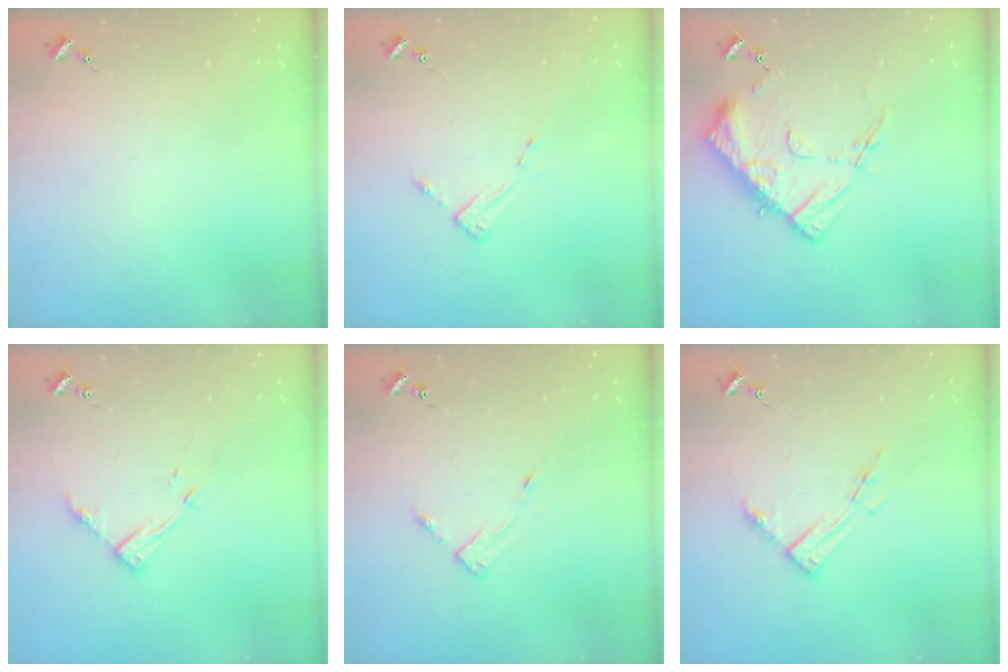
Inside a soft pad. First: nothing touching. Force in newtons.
{"total": 2.6, "press": 2.6, "slide": 0.4}
{"total": 14.8, "press": 14.7, "slide": 1.4}
{"total": 11.0, "press": 11.0, "slide": 0.8}
{"total": 4.6, "press": 4.6, "slide": 0.4}
{"total": 8.6, "press": 8.5, "slide": 0.9}